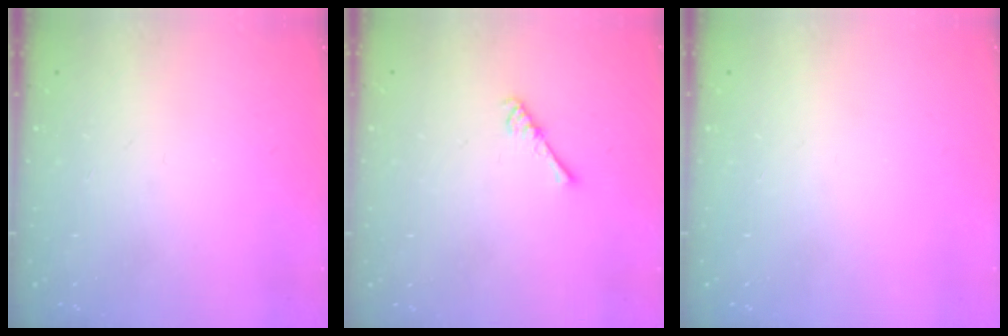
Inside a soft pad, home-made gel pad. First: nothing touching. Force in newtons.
{"total": 2.6, "press": 2.6, "slide": 0.5}
{"total": 0.0}